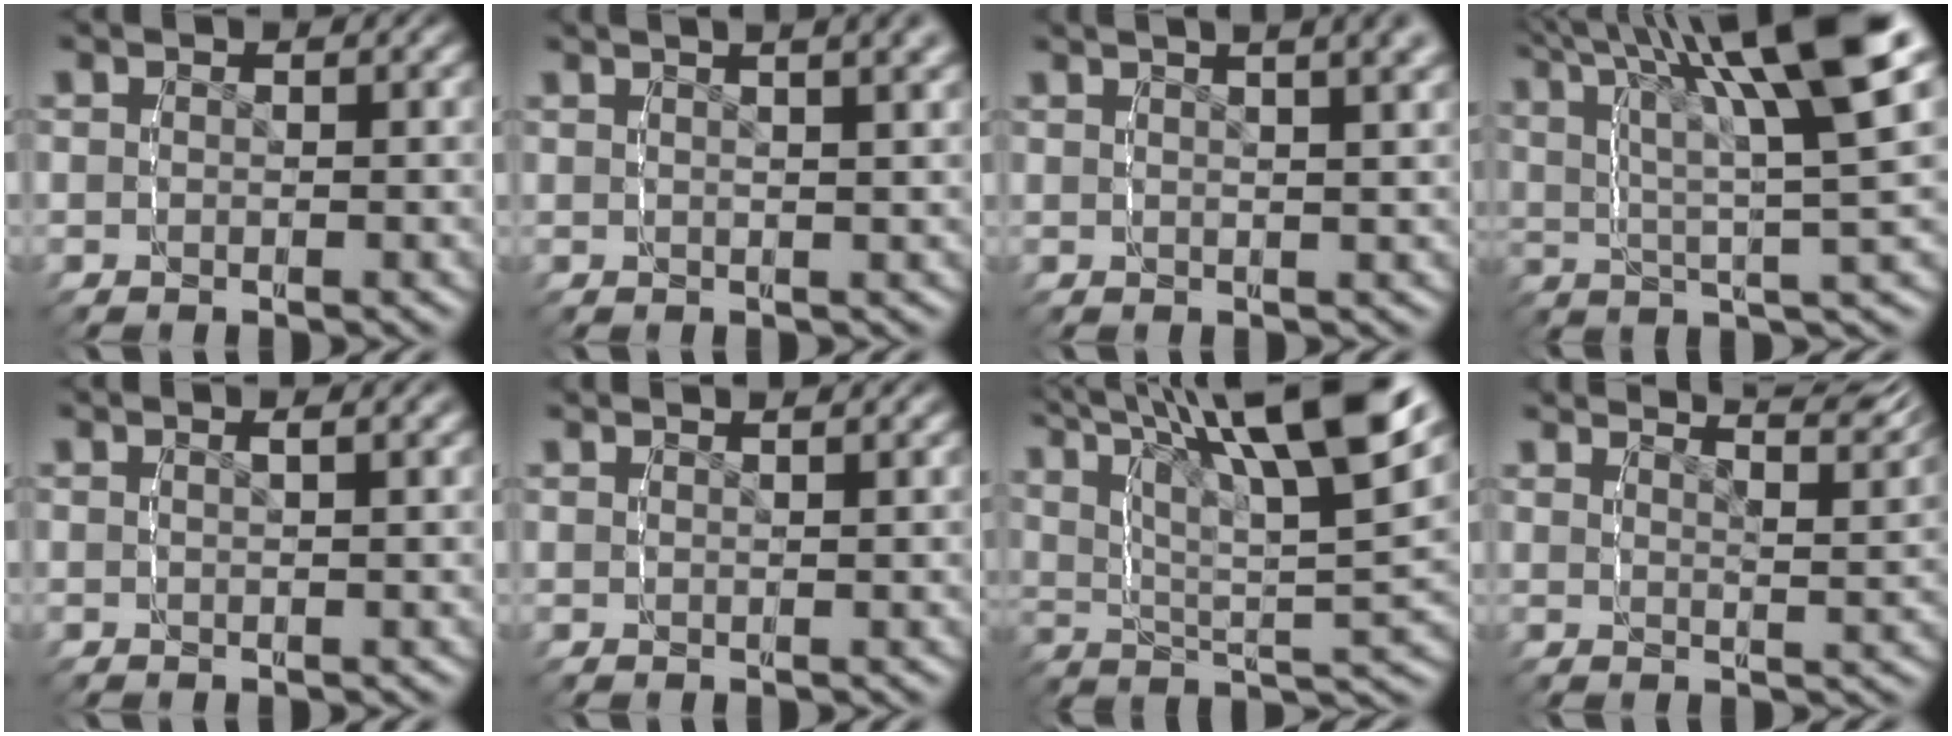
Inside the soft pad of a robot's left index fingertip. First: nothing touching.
{"total": 4.5, "force": [2.9, 0.5, 3.4], "torque": [-0.033, 0.021, 0.040]}
{"total": 5.4, "force": [3.5, 0.9, 4.1], "torque": [-0.042, 0.023, 0.048]}
{"total": 9.2, "force": [4.0, 2.5, 7.9], "torque": [-0.114, 0.006, 0.057]}
{"total": 0.9, "force": [0.2, -0.8, 0.4], "torque": [-0.008, 0.004, 0.005]}
{"total": 1.3, "force": [0.9, -0.9, 0.1], "torque": [0.005, 0.003, 0.017]}
{"total": 11.4, "force": [6.0, 3.6, 9.1], "torque": [-0.128, 0.009, 0.088]}
{"total": 6.8, "force": [5.8, 1.0, 3.4], "torque": [-0.039, 0.011, 0.086]}